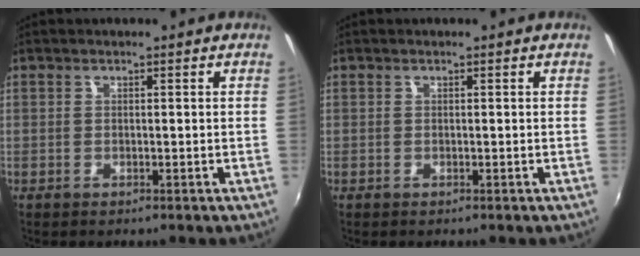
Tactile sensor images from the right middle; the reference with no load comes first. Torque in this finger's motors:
{"motor_torque": [-0.01, -0.01, -0.01, 0.00]}